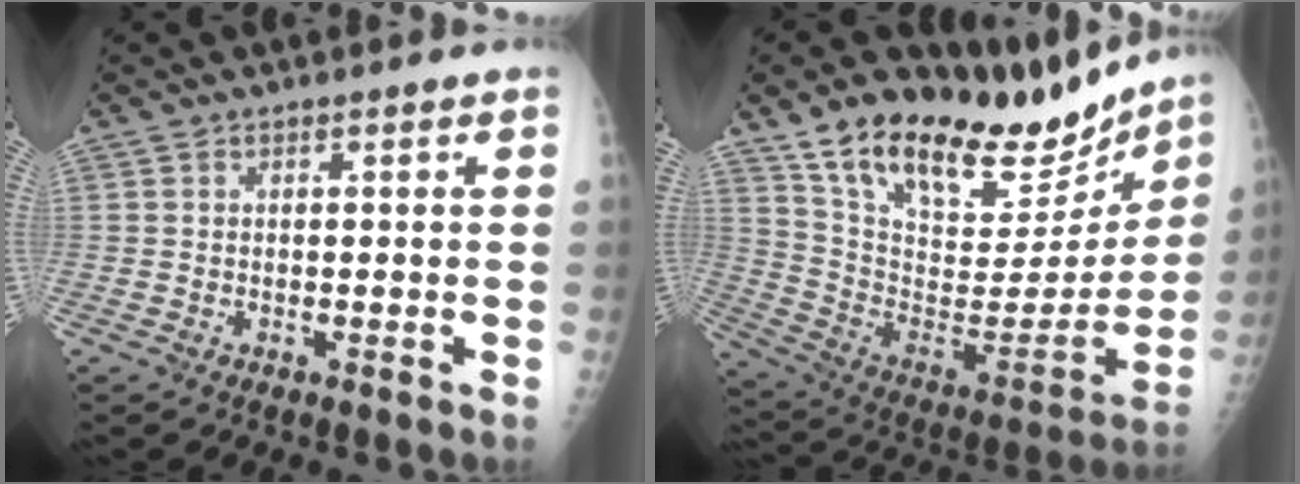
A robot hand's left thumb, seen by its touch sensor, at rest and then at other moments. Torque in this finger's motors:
{"motor_torque": [1.28, 1.20, 1.40, -1.38, 0.20]}